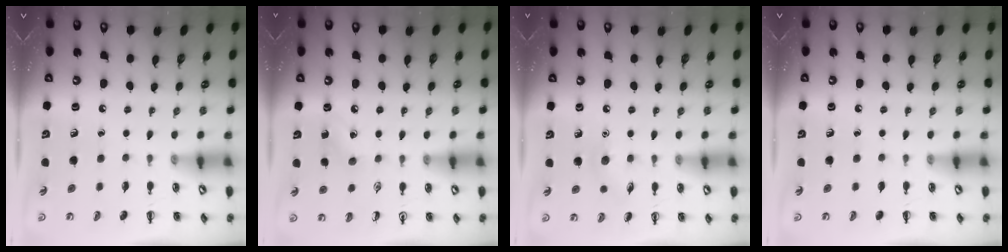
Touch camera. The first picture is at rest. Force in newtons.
{"total": 5.2, "press": 5.0, "slide": 1.3}
{"total": 6.0, "press": 5.7, "slide": 1.8}
{"total": 0.0}